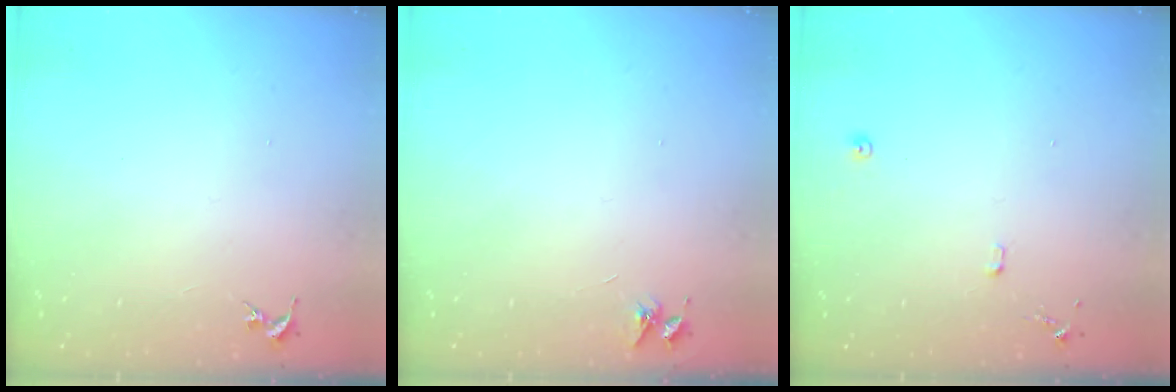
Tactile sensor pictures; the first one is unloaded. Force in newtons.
{"total": 3.6, "press": 3.6, "slide": 0.5}
{"total": 7.4, "press": 7.4, "slide": 0.8}